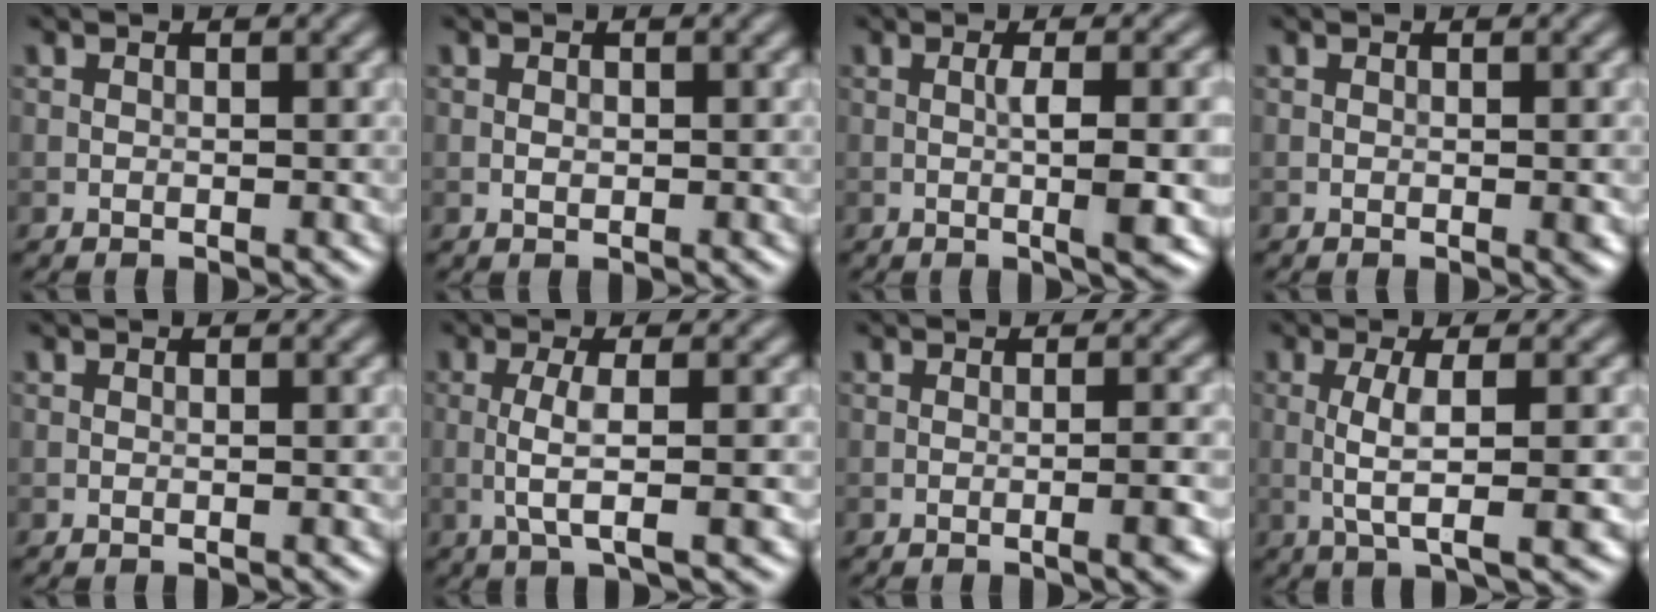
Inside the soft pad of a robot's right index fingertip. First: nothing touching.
{"total": 0.6, "force": [-0.1, 0.4, 0.5], "torque": [-0.007, 0.000, 0.000]}
{"total": 5.3, "force": [-0.4, 1.0, 5.1], "torque": [-0.078, 0.000, -0.004]}
{"total": 0.8, "force": [-0.1, 0.1, 0.8], "torque": [-0.011, -0.002, -0.001]}
{"total": 0.0}
{"total": 3.6, "force": [-0.5, 0.6, 3.6], "torque": [-0.068, -0.002, -0.011]}
{"total": 3.2, "force": [-0.6, 0.8, 3.0], "torque": [-0.029, 0.005, -0.013]}
{"total": 4.5, "force": [-0.3, 0.8, 4.4], "torque": [-0.083, -0.004, -0.002]}